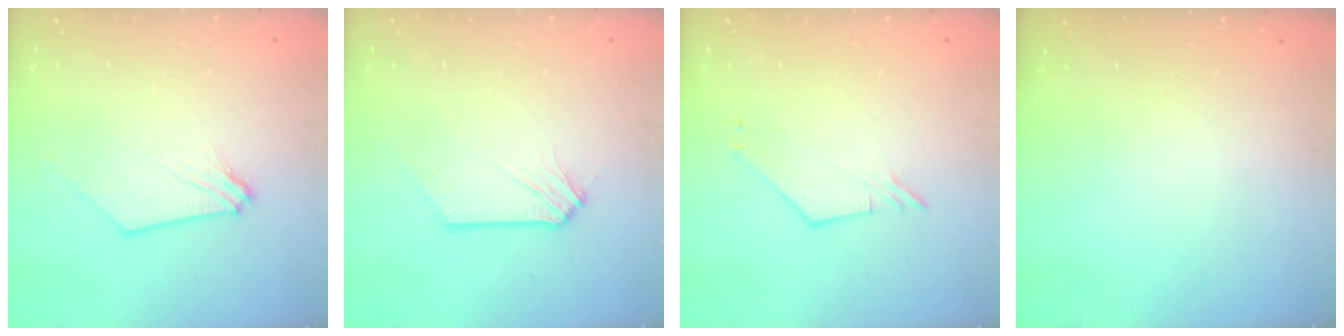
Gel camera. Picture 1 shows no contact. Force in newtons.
{"total": 0.0}
{"total": 2.5, "press": 2.5, "slide": 0.1}
{"total": 0.0}